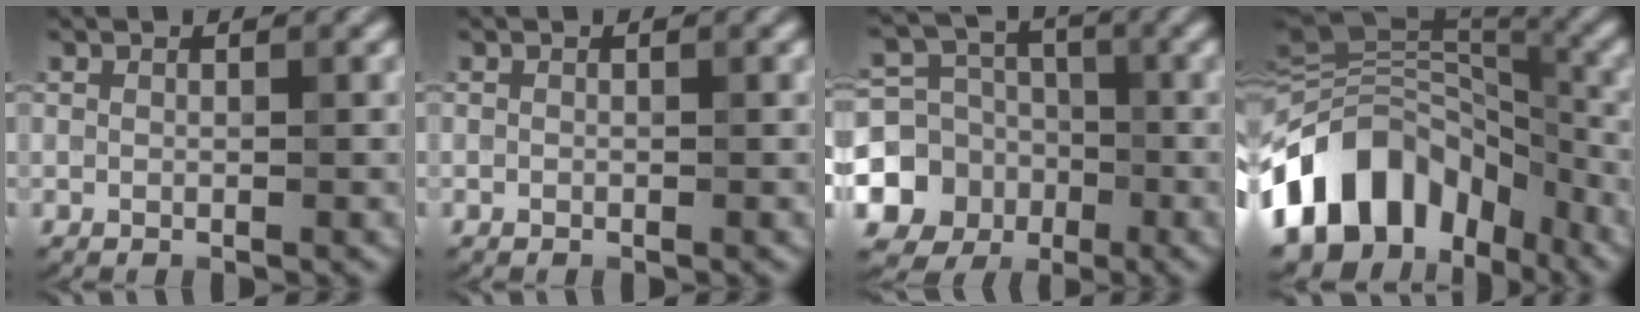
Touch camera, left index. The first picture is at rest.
{"total": 0.0}
{"total": 9.8, "force": [-3.2, 8.8, 2.9], "torque": [-0.067, -0.018, -0.073]}
{"total": 14.4, "force": [-6.4, 9.1, 9.1], "torque": [-0.186, 0.021, -0.128]}